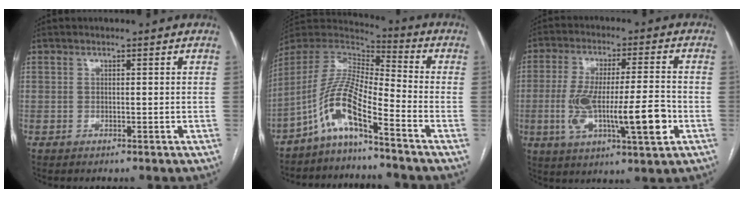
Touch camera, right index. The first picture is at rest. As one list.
[{"total": 10.6, "force": [-7.0, 1.0, 7.9], "torque": [-0.175, 0.013, -0.138]}, {"total": 14.5, "force": [-3.5, 2.4, 13.9], "torque": [-0.254, 0.002, -0.053]}]